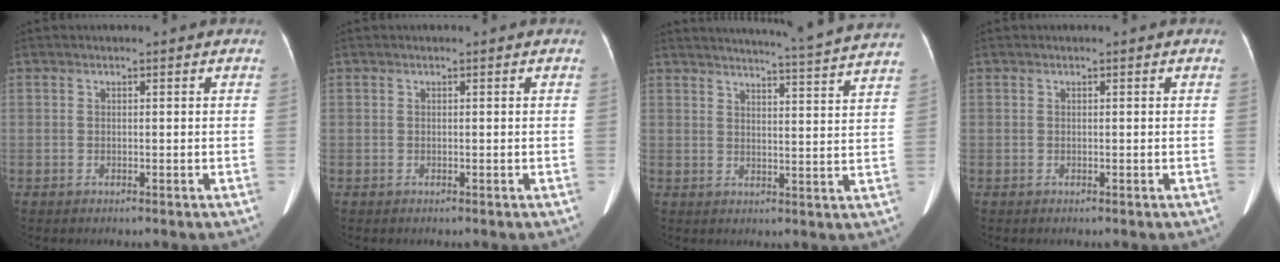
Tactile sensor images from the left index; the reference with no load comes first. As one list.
[{"total": 0.0}, {"total": 17.0, "force": [16.0, -1.6, 5.5], "torque": [-0.095, -0.054, 0.188]}, {"total": 0.0}]